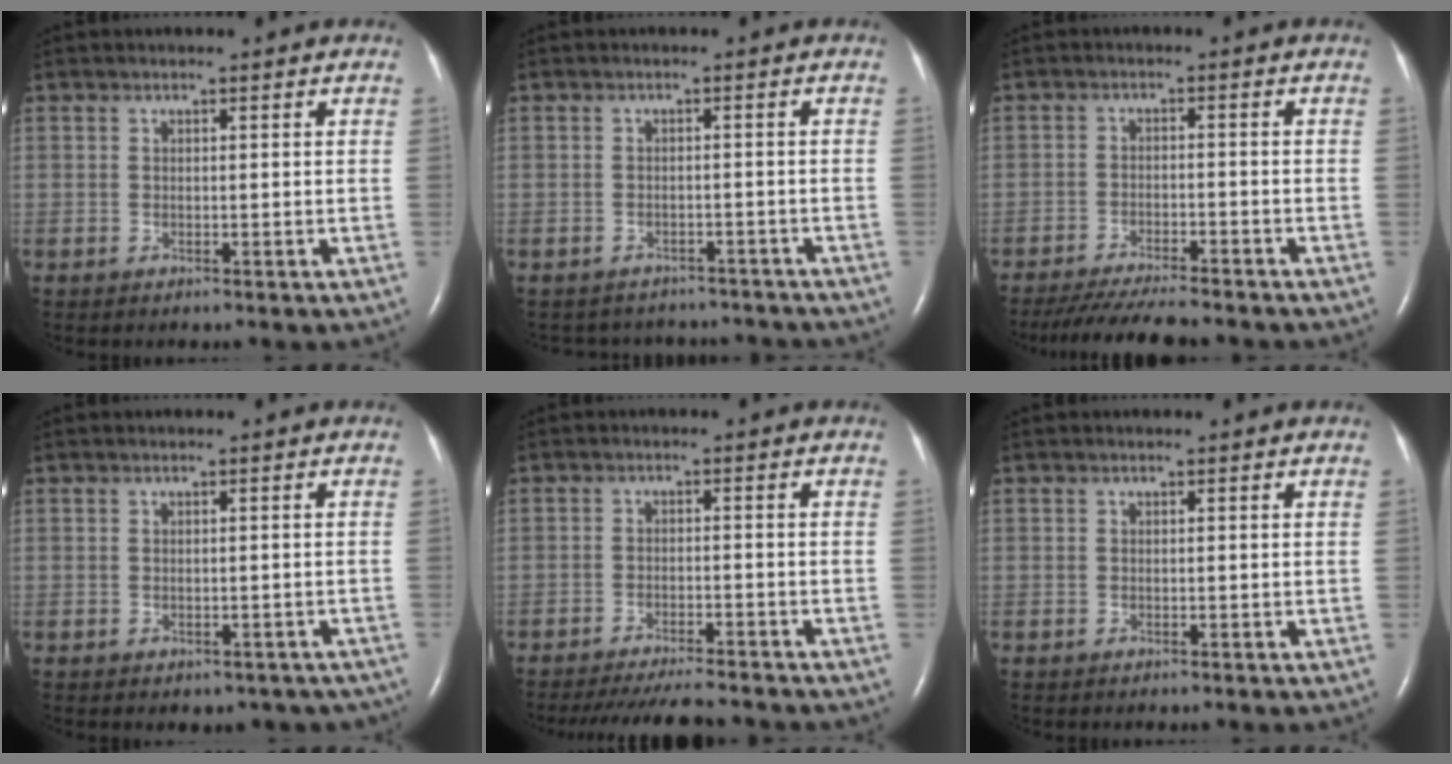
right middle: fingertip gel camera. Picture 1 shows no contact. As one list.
[{"total": 9.1, "force": [-8.4, 3.2, 0.8], "torque": [-0.016, 0.015, -0.092]}, {"total": 10.6, "force": [-9.6, 0.9, 4.5], "torque": [-0.071, -0.021, -0.146]}, {"total": 5.4, "force": [-4.6, 2.2, 1.7], "torque": [-0.011, 0.009, -0.044]}, {"total": 10.8, "force": [-10.0, 1.0, 4.0], "torque": [-0.062, -0.017, -0.142]}, {"total": 0.0}]